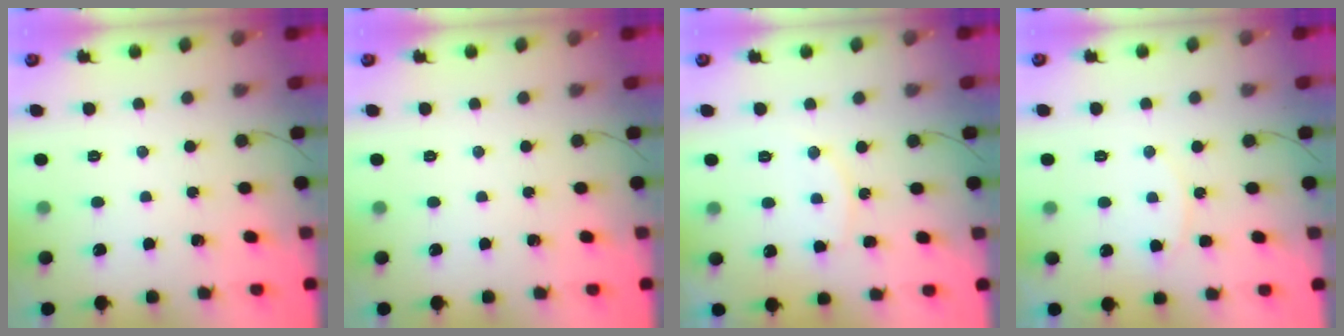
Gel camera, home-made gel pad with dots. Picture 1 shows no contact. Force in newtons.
{"total": 0.0}
{"total": 7.7, "press": 7.7, "slide": 0.4}
{"total": 5.8, "press": 5.8, "slide": 0.6}